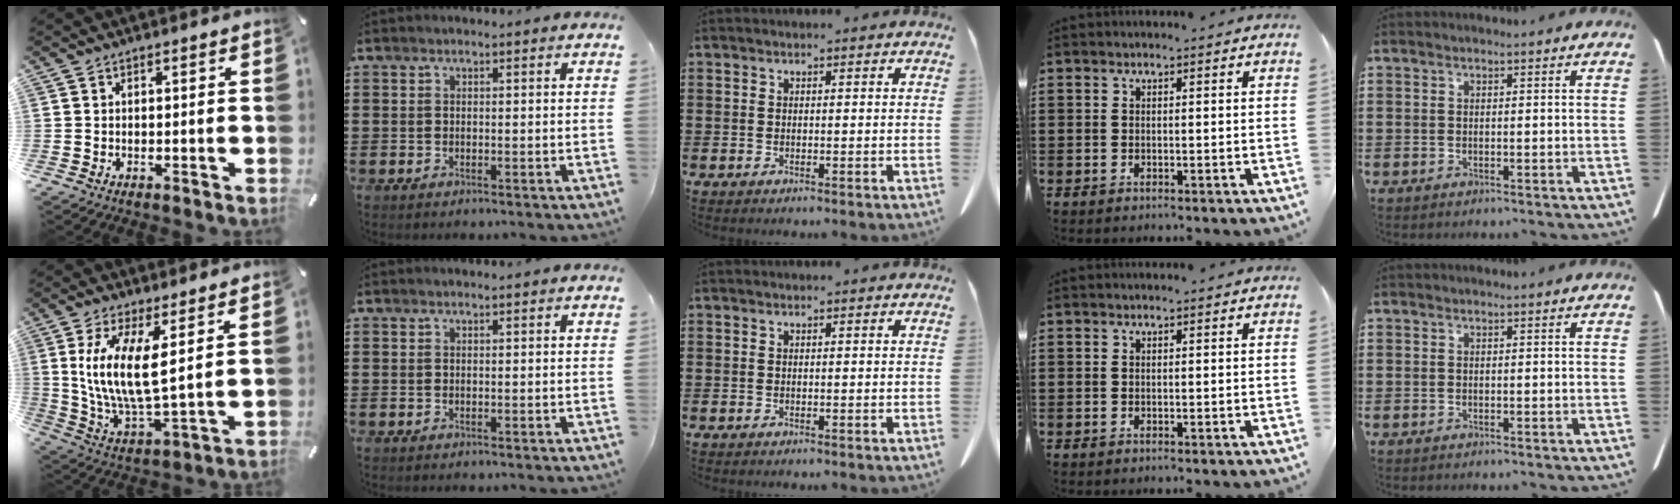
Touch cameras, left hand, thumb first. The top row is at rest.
{"thumb": {"total": 12.7, "force": [4.5, 4.1, 11.2], "torque": [-0.252, -0.024, 0.077]}}